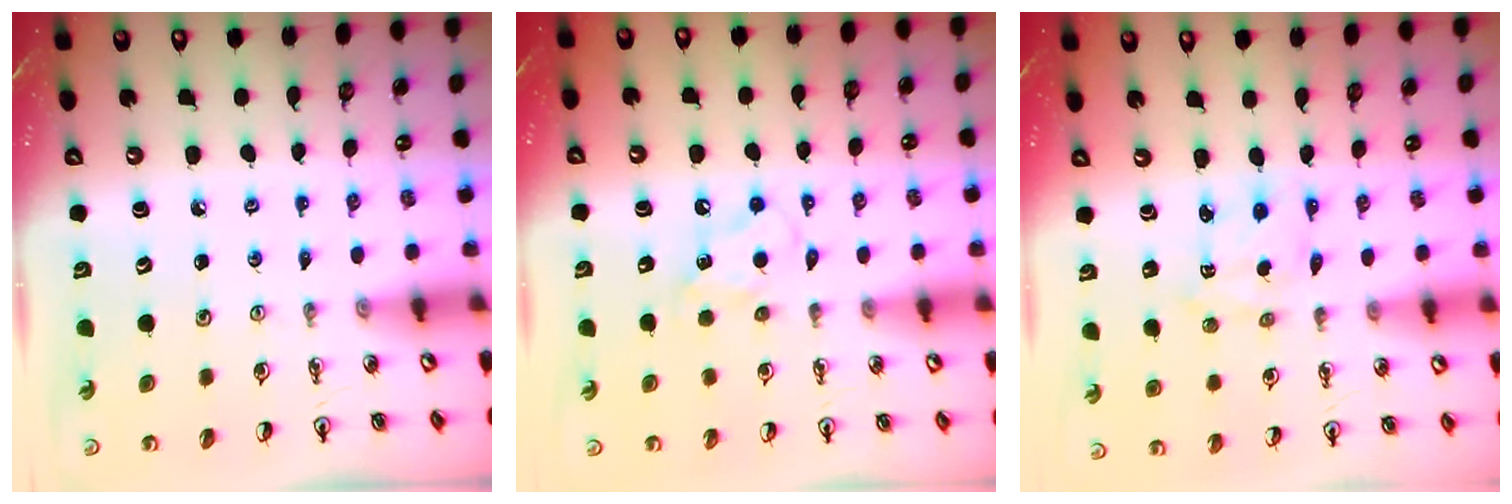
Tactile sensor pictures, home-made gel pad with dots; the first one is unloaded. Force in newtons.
{"total": 5.0, "press": 4.9, "slide": 0.9}
{"total": 2.1, "press": 2.0, "slide": 0.6}